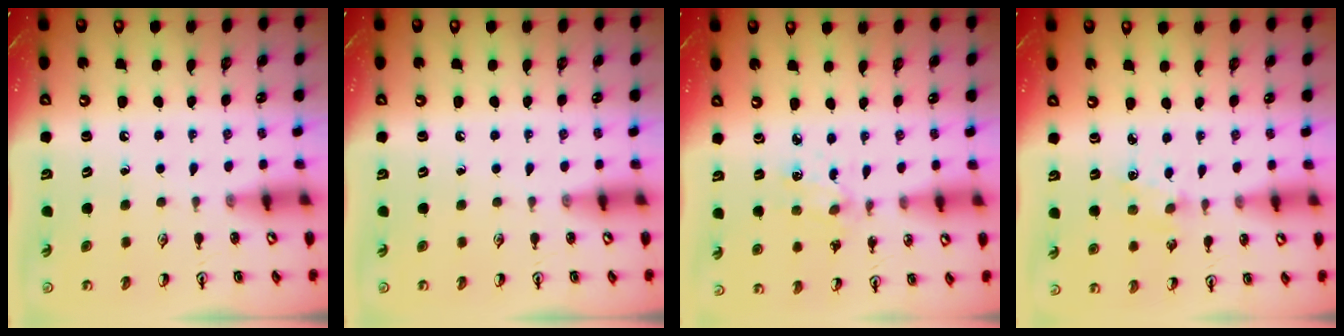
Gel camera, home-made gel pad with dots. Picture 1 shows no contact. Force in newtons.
{"total": 0.0}
{"total": 2.4, "press": 2.4, "slide": 0.6}
{"total": 1.7, "press": 1.7, "slide": 0.3}